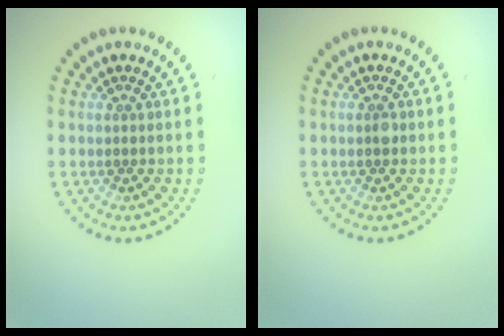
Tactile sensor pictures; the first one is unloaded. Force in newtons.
{"total": 1.0, "press": 1.0, "slide": 0.1}